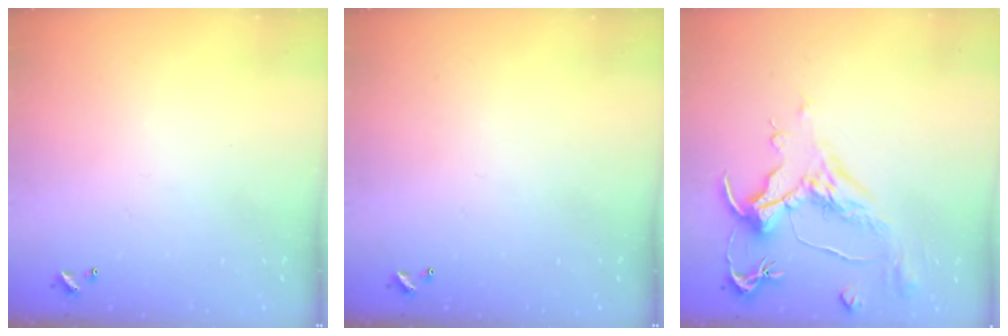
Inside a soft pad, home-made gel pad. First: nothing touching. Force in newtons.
{"total": 0.0}
{"total": 1.6, "press": 0.6, "slide": 1.4}